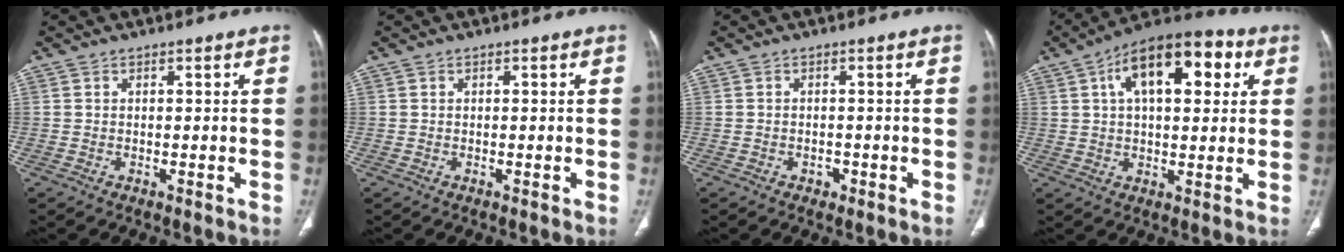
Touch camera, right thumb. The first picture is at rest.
{"total": 0.0}
{"total": 1.4, "force": [-0.7, 1.1, 0.6], "torque": [-0.005, 0.004, -0.008]}
{"total": 17.2, "force": [5.8, 8.4, 13.8], "torque": [-0.186, 0.018, 0.082]}